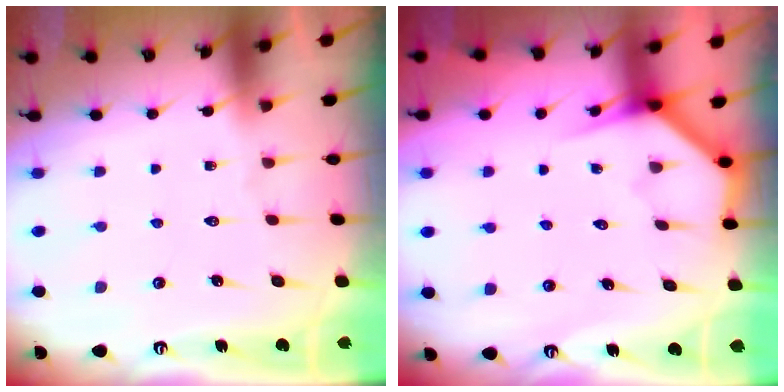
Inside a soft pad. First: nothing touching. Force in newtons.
{"total": 3.7, "press": 3.7, "slide": 0.2}